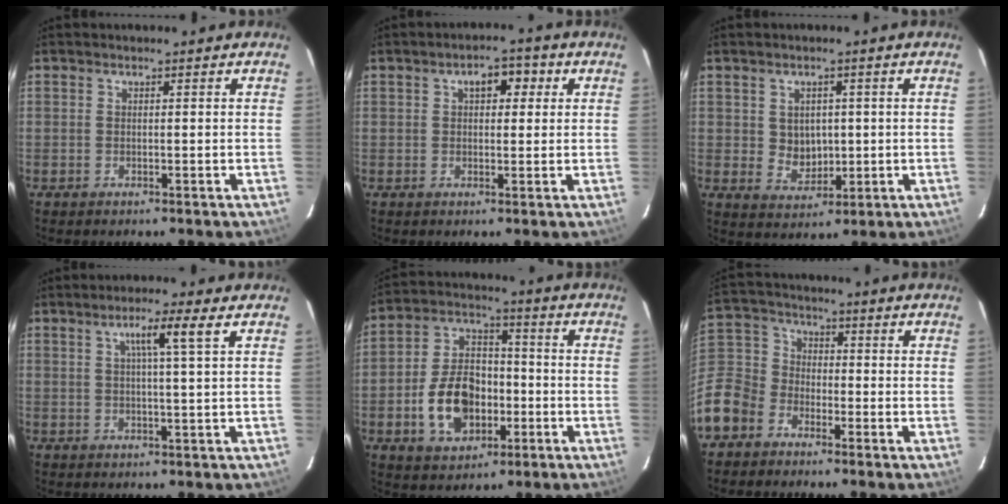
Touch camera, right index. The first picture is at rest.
{"total": 4.6, "force": [1.4, 2.8, 3.4], "torque": [-0.045, 0.023, 0.020]}
{"total": 5.2, "force": [0.6, 4.6, 2.5], "torque": [-0.043, 0.004, 0.021]}
{"total": 4.5, "force": [2.1, -0.9, 3.9], "torque": [-0.064, 0.002, 0.036]}
{"total": 13.7, "force": [-4.2, 9.2, 9.3], "torque": [-0.193, 0.022, -0.060]}
{"total": 13.2, "force": [-7.2, 10.0, 4.6], "torque": [-0.128, 0.033, -0.149]}